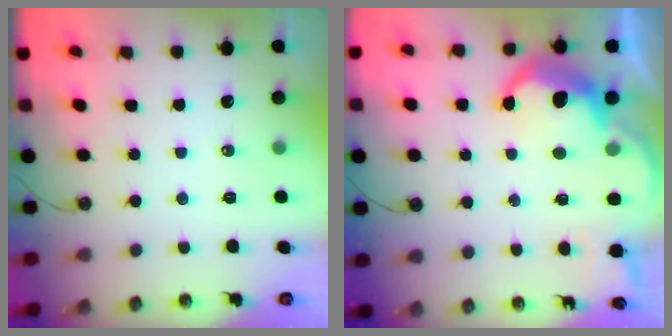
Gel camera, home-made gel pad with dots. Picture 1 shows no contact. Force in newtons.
{"total": 12.9, "press": 12.9, "slide": 1.1}